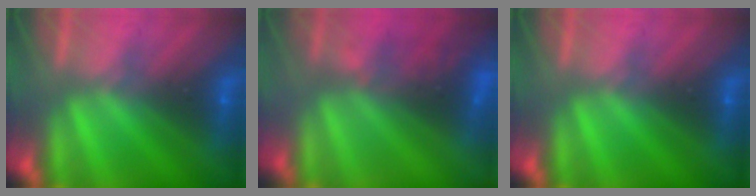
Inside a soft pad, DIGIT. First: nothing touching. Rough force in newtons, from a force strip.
{"total": 4.6}
{"total": 0.0}